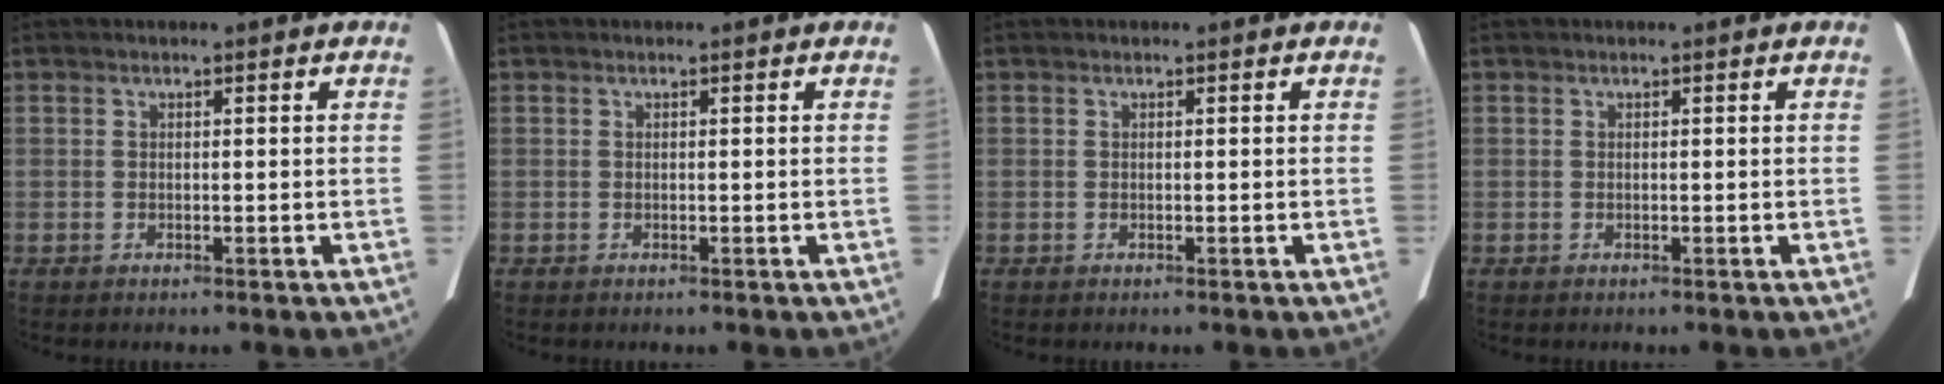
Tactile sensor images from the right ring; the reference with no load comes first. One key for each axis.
{"total": 0.0}
{"total": 0.0}
{"total": 0.0}